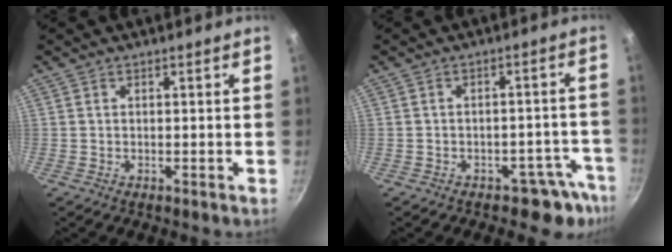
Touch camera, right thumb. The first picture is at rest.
{"total": 6.2, "force": [-4.7, 3.2, 2.4], "torque": [-0.007, 0.056, -0.061]}